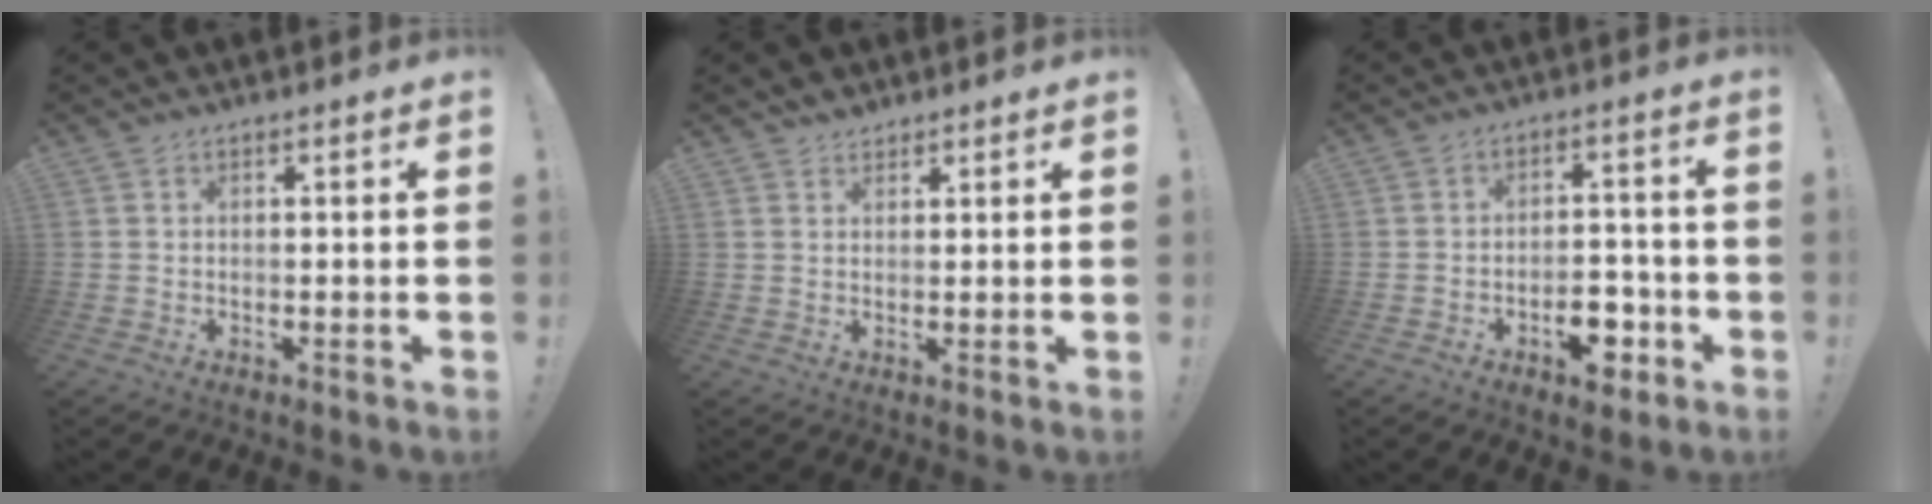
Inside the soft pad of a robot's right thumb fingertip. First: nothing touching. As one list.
[{"total": 2.5, "force": [2.1, 1.2, 0.1], "torque": [0.011, -0.014, 0.039]}, {"total": 8.7, "force": [-4.1, 5.2, 5.7], "torque": [-0.061, 0.028, -0.064]}]